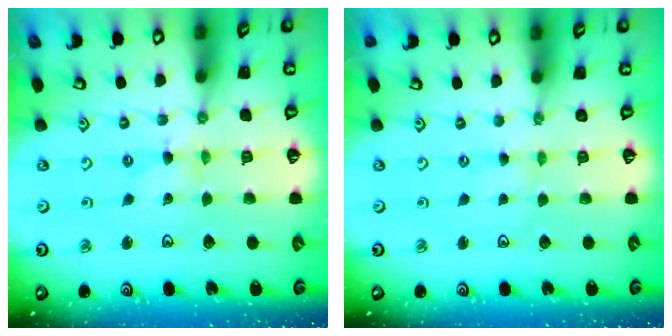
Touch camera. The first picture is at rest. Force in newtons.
{"total": 0.5, "press": 0.5, "slide": 0.1}